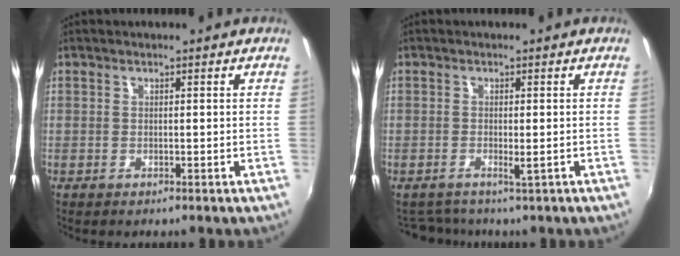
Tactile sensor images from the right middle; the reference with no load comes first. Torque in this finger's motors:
{"motor_torque": [-0.31, -0.32, 0.02, -0.02]}